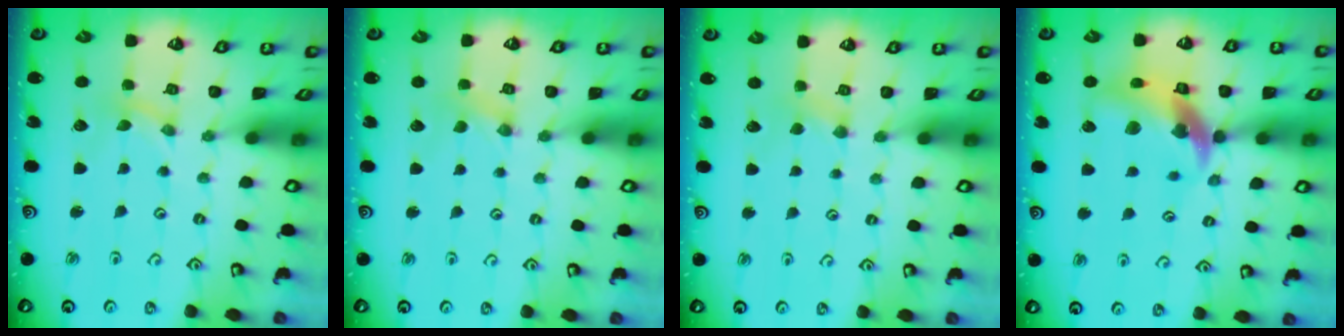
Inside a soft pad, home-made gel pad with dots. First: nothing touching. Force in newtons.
{"total": 1.0, "press": 1.0, "slide": 0.2}
{"total": 1.6, "press": 1.6, "slide": 0.4}
{"total": 14.5, "press": 14.4, "slide": 1.8}